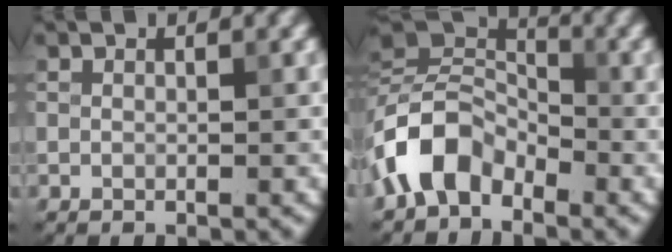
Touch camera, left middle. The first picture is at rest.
{"total": 6.5, "force": [-3.5, 4.1, 3.7], "torque": [-0.067, 0.008, -0.083]}